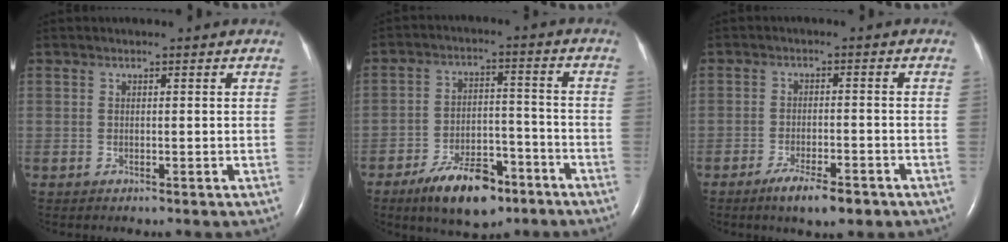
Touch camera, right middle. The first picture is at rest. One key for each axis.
{"total": 11.0, "fx": -7.3, "fy": 4.6, "fz": 6.9, "tx": -0.117, "ty": 0.002, "tz": -0.119}
{"total": 5.8, "fx": -3.9, "fy": 1.3, "fz": 4.0, "tx": -0.072, "ty": -0.007, "tz": -0.060}